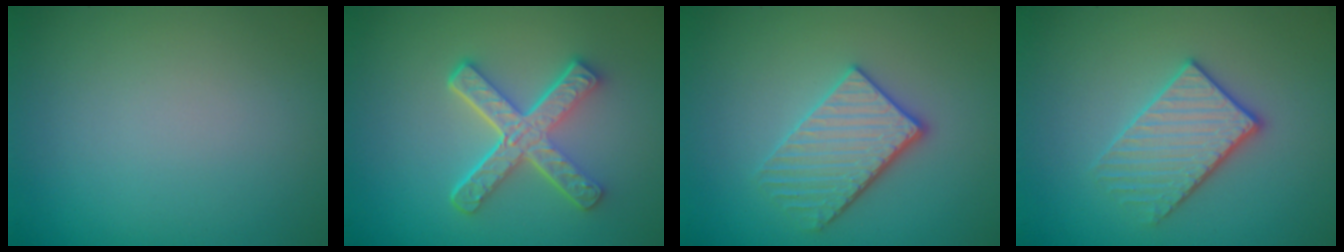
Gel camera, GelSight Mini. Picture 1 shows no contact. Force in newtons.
{"total": 5.3, "press": 3.9, "slide": 3.6}
{"total": 3.7, "press": 3.3, "slide": 1.6}
{"total": 3.3, "press": 3.1, "slide": 1.1}